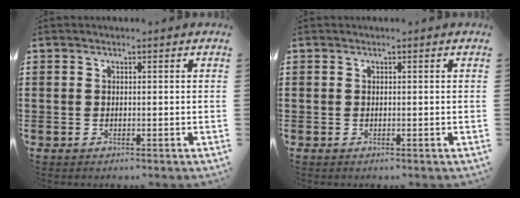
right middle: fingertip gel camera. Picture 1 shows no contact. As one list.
[{"total": 0.0}]